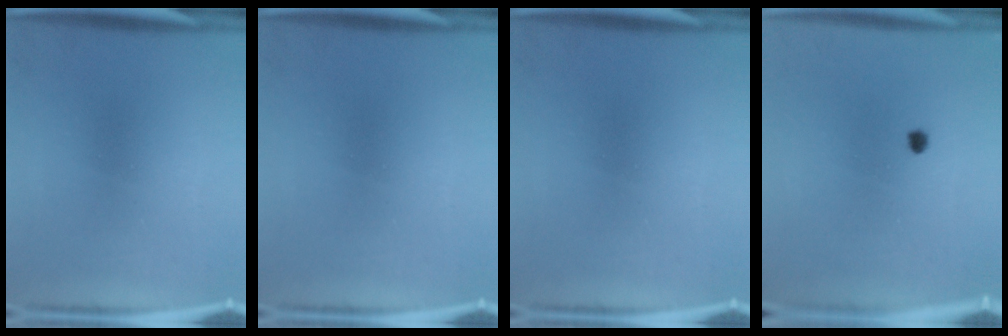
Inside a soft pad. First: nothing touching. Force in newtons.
{"total": 0.0}
{"total": 0.0}
{"total": 0.9}